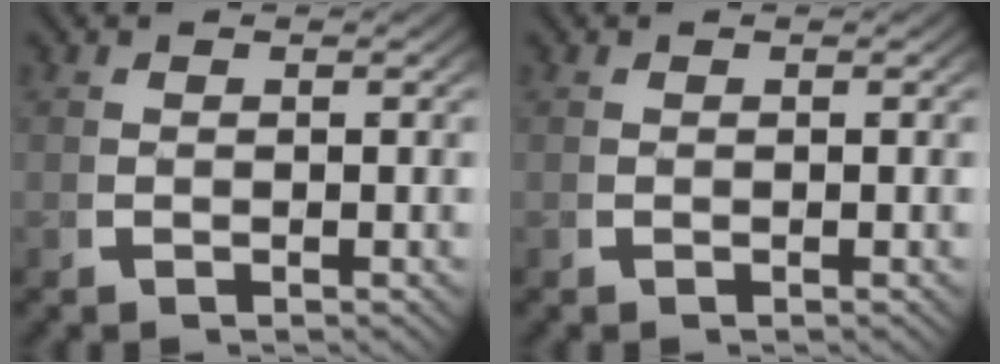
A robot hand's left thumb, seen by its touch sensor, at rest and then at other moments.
{"total": 0.0}